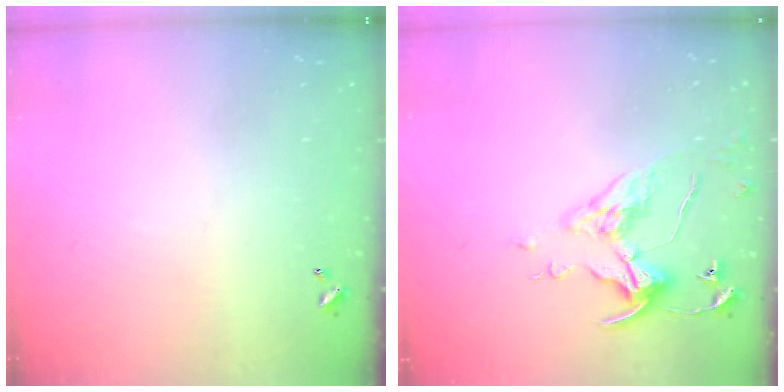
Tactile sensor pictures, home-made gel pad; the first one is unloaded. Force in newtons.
{"total": 6.2, "press": 6.1, "slide": 0.8}